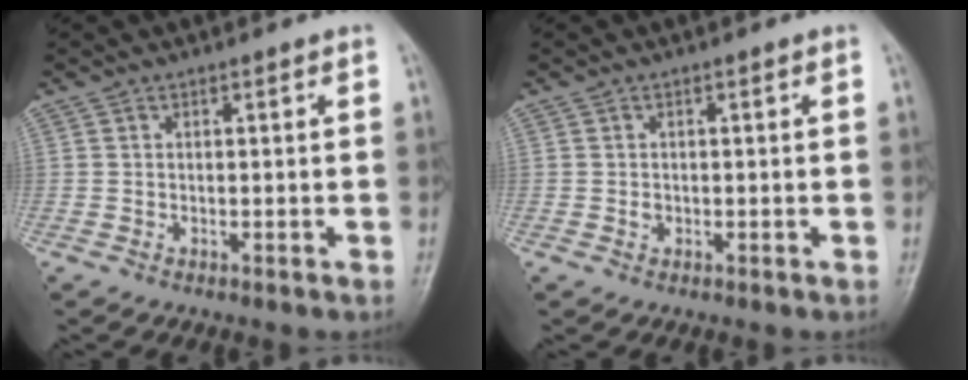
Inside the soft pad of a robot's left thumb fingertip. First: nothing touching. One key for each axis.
{"total": 0.9, "fx": -0.2, "fy": 0.8, "fz": 0.5, "tx": -0.005, "ty": 0.001, "tz": -0.002}